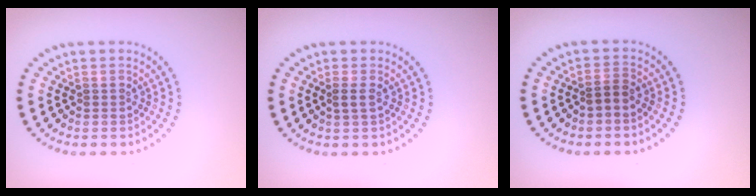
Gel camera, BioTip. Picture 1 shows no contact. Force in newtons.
{"total": 1.0, "press": 0.9, "slide": 0.5}
{"total": 1.3, "press": 1.0, "slide": 0.8}